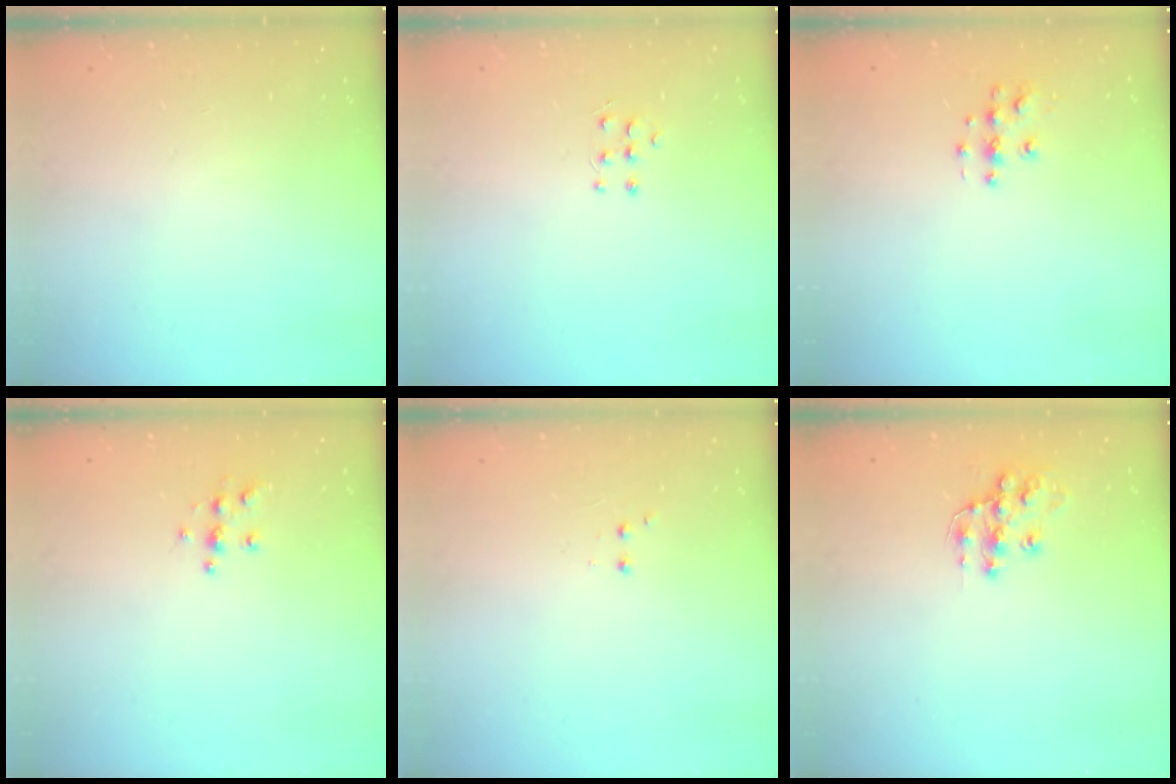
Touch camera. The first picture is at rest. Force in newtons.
{"total": 4.8, "press": 4.7, "slide": 0.8}
{"total": 5.9, "press": 5.9, "slide": 0.1}
{"total": 5.3, "press": 5.2, "slide": 0.2}
{"total": 2.0, "press": 1.8, "slide": 0.9}
{"total": 10.7, "press": 10.7, "slide": 0.6}